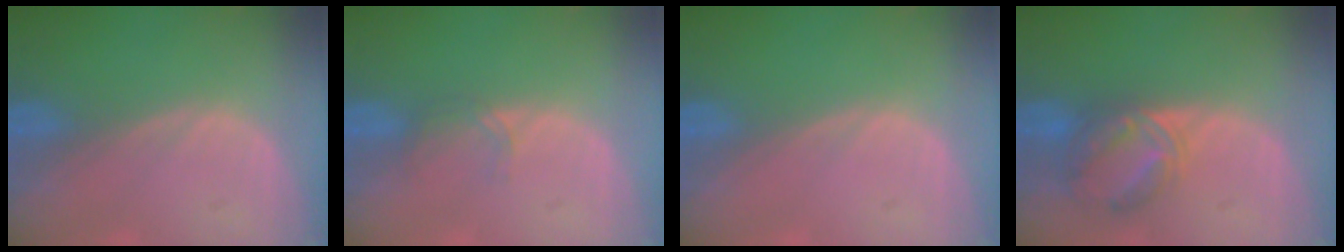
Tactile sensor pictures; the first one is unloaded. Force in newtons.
{"total": 1.5, "press": 1.5, "slide": 0.2}
{"total": 0.0}
{"total": 6.3, "press": 6.1, "slide": 1.6}